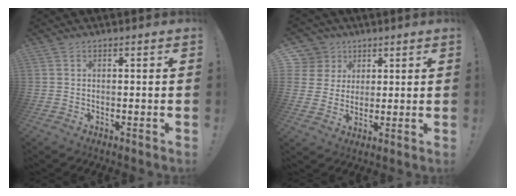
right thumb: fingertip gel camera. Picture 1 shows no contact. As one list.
[{"total": 7.4, "force": [2.9, 6.7, 1.0], "torque": [-0.018, -0.019, 0.062]}]